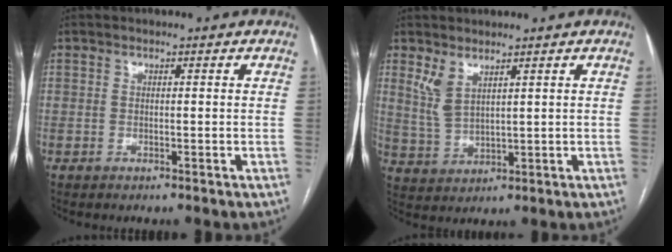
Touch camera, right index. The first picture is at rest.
{"total": 4.4, "force": [2.9, 1.4, 2.9], "torque": [-0.072, -0.004, 0.070]}